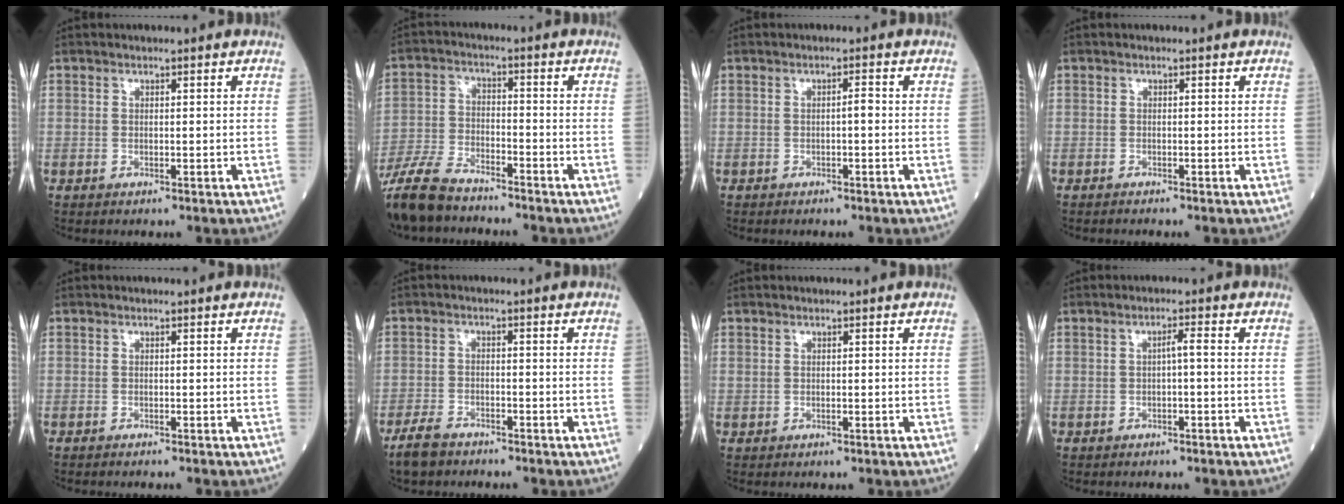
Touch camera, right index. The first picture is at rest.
{"total": 11.3, "force": [-9.7, 2.7, 5.1], "torque": [-0.103, -0.028, -0.181]}
{"total": 1.2, "force": [-0.2, 0.2, 1.2], "torque": [-0.017, 0.003, -0.004]}
{"total": 0.8, "force": [-0.8, -0.1, 0.2], "torque": [-0.005, -0.001, -0.013]}
{"total": 1.4, "force": [-1.3, 0.1, 0.5], "torque": [-0.008, -0.001, -0.015]}
{"total": 4.3, "force": [-3.7, 1.6, 1.7], "torque": [-0.040, -0.004, -0.068]}
{"total": 0.0}
{"total": 1.6, "force": [-0.3, 0.0, 1.6], "torque": [-0.023, 0.005, -0.005]}